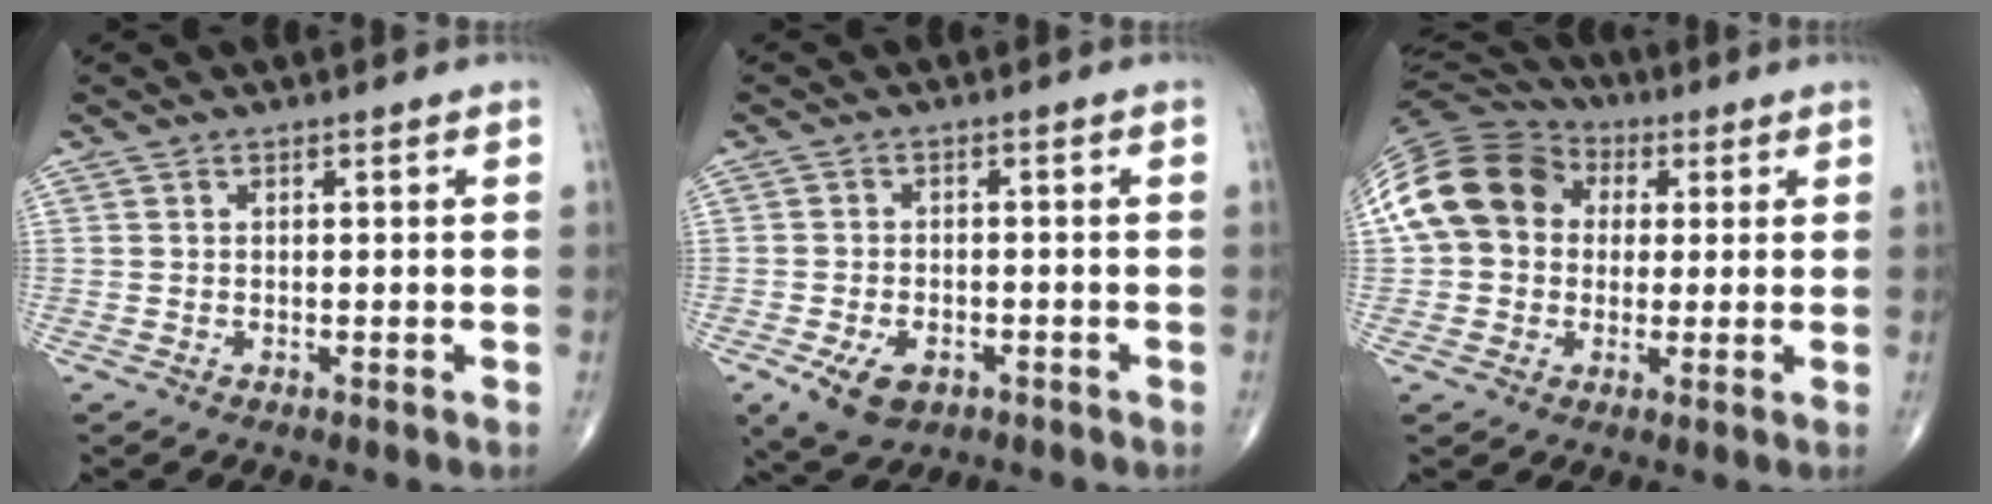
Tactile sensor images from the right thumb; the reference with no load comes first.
{"total": 6.7, "force": [-3.1, 4.1, 4.2], "torque": [-0.074, 0.004, -0.046]}
{"total": 16.0, "force": [2.8, 13.0, 8.9], "torque": [-0.165, 0.036, 0.043]}